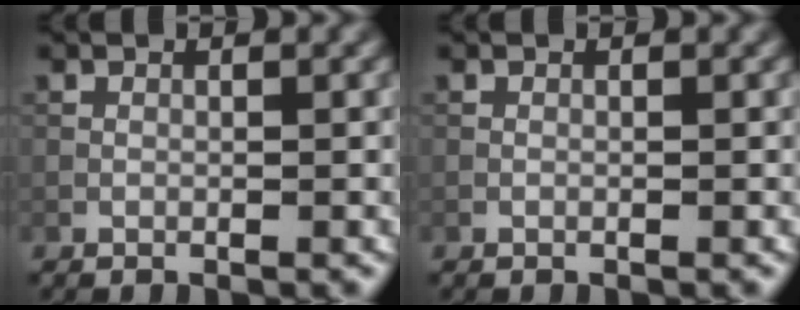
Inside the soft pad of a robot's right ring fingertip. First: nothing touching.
{"total": 0.0}